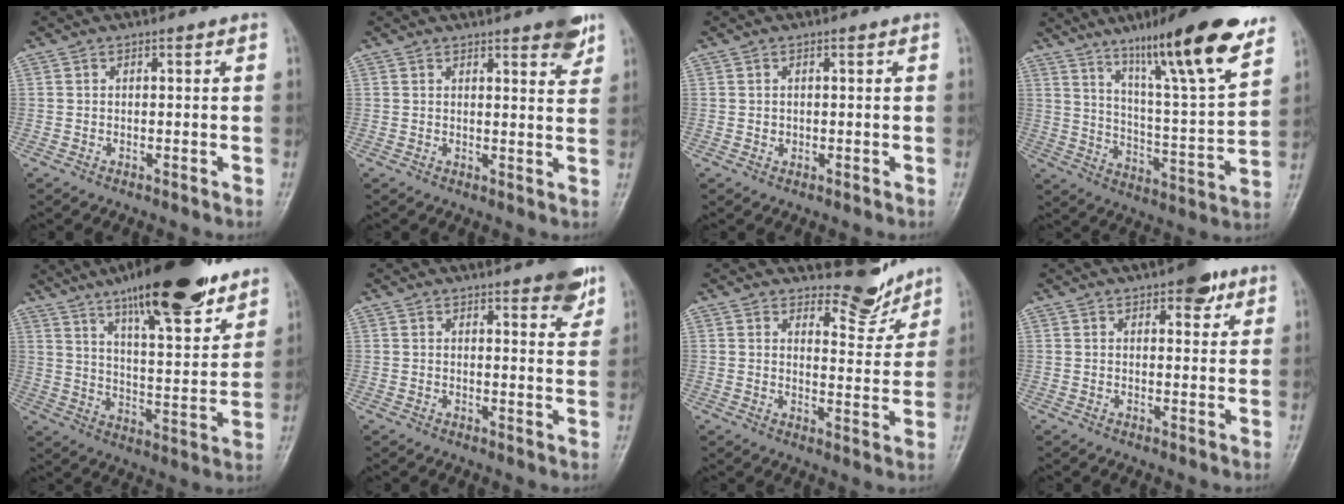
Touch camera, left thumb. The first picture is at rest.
{"total": 5.9, "force": [4.1, 1.4, 4.0], "torque": [-0.035, -0.020, 0.049]}
{"total": 0.9, "force": [0.2, 0.8, 0.4], "torque": [0.000, 0.000, 0.004]}
{"total": 21.9, "force": [14.4, 2.8, 16.3], "torque": [-0.228, -0.060, 0.230]}
{"total": 22.1, "force": [15.5, 5.6, 14.7], "torque": [-0.196, -0.065, 0.245]}
{"total": 7.0, "force": [4.8, 1.8, 4.7], "torque": [-0.039, -0.025, 0.057]}
{"total": 6.5, "force": [6.0, 2.3, 1.0], "torque": [0.009, -0.060, 0.088]}
{"total": 5.5, "force": [3.2, 2.4, 3.7], "torque": [-0.027, -0.011, 0.038]}